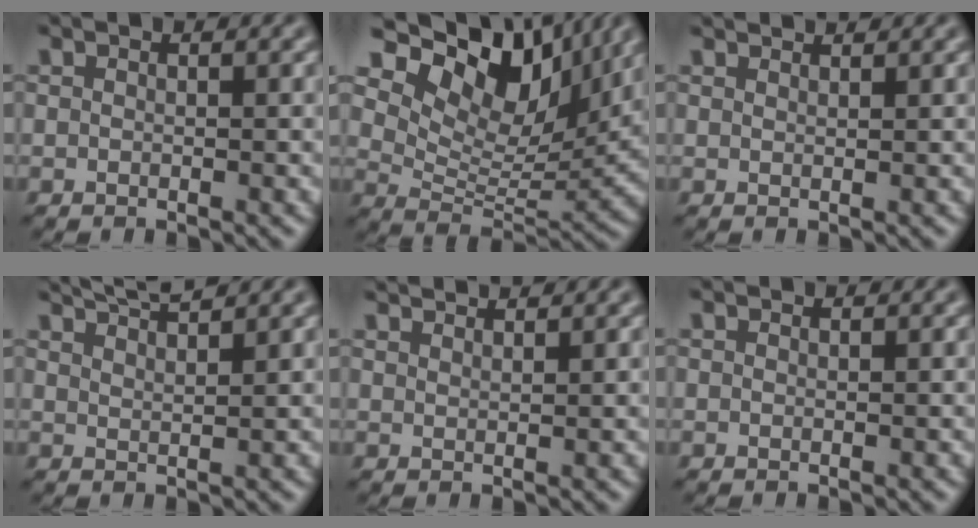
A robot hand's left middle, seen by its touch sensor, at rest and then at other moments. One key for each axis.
{"total": 12.9, "fx": 7.4, "fy": 6.8, "fz": 8.2, "tx": -0.147, "ty": 0.014, "tz": 0.127}
{"total": 1.7, "fx": 1.7, "fy": 0.1, "fz": 0.4, "tx": -0.007, "ty": -0.002, "tz": 0.019}
{"total": 4.5, "fx": 3.8, "fy": 0.8, "fz": 2.2, "tx": -0.016, "ty": 0.014, "tz": 0.043}
{"total": 2.3, "fx": 2.2, "fy": 0.4, "fz": 0.8, "tx": -0.001, "ty": 0.005, "tz": 0.027}
{"total": 0.5, "fx": 0.5, "fy": 0.1, "fz": 0.1, "tx": -0.003, "ty": -0.001, "tz": 0.006}